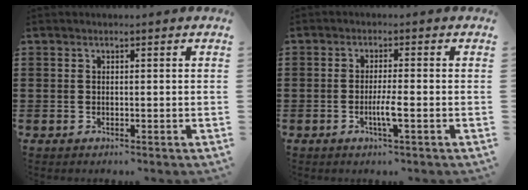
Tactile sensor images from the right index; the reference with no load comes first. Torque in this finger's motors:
{"motor_torque": [0.71, 0.10, 0.09, 0.03]}